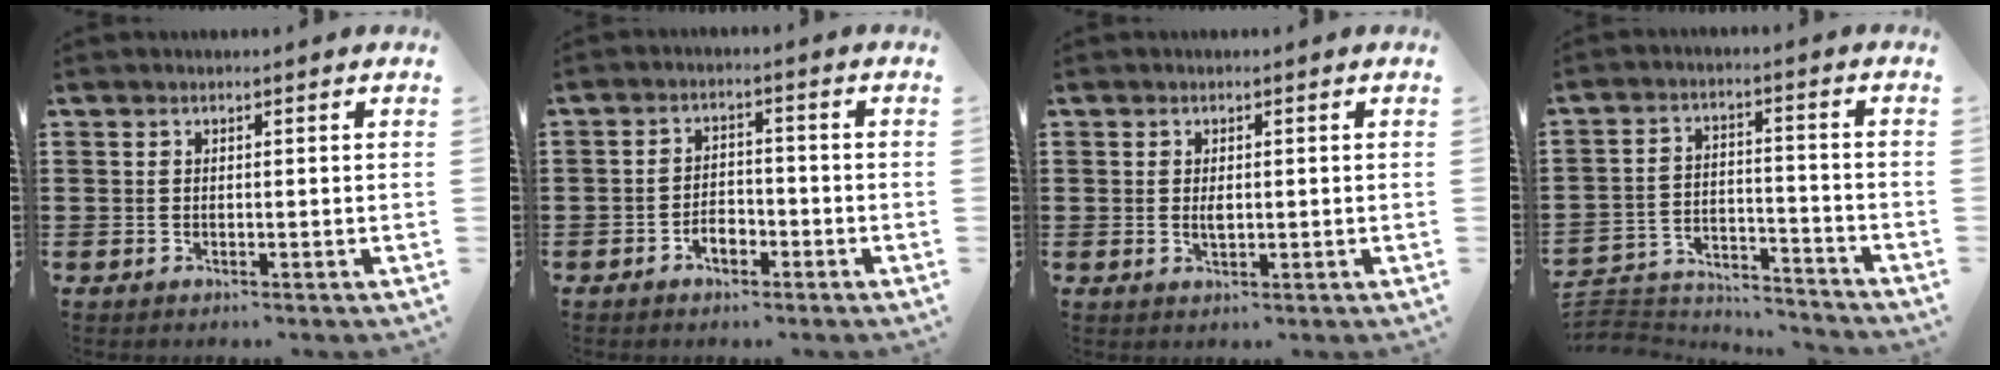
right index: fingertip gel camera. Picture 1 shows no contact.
{"total": 3.3, "force": [-2.0, 1.8, 1.9], "torque": [-0.036, 0.004, -0.039]}
{"total": 1.6, "force": [0.1, 0.6, 1.5], "torque": [-0.030, -0.001, 0.003]}
{"total": 4.8, "force": [-4.7, 0.7, 0.4], "torque": [-0.018, 0.005, -0.098]}